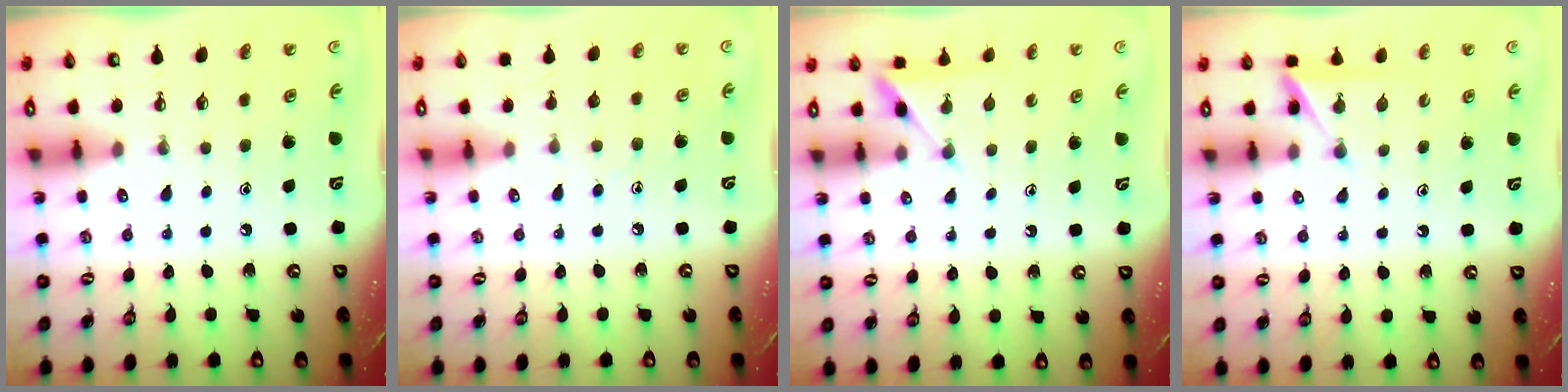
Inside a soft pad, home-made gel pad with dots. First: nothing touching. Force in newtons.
{"total": 4.9, "press": 4.8, "slide": 0.7}
{"total": 5.6, "press": 5.6, "slide": 0.5}
{"total": 5.2, "press": 5.2, "slide": 0.4}